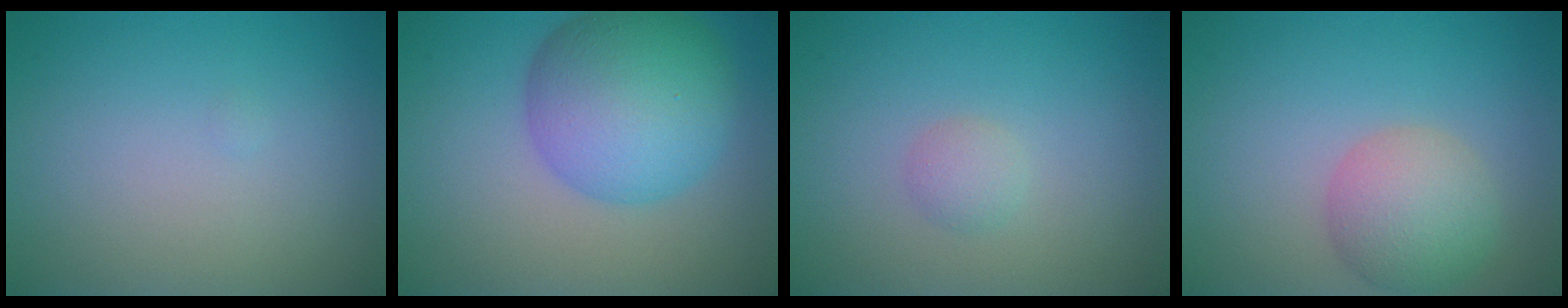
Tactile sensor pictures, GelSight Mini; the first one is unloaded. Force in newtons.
{"total": 9.1, "press": 9.1, "slide": 0.1}
{"total": 1.2, "press": 1.2, "slide": 0.0}
{"total": 4.4, "press": 4.4, "slide": 0.3}